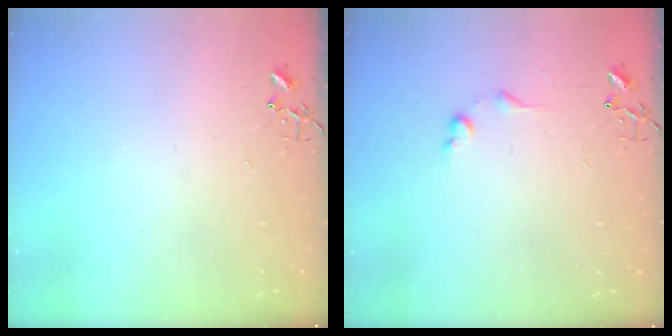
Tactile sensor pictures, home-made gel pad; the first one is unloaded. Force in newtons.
{"total": 6.4, "press": 6.3, "slide": 0.8}